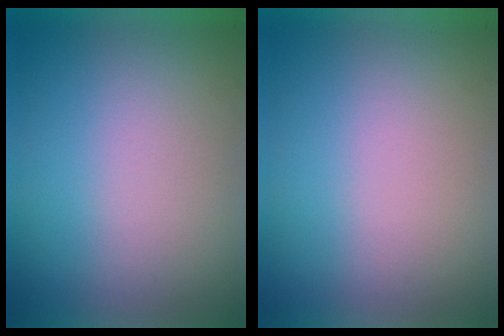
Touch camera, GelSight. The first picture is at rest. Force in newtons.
{"total": 0.0}